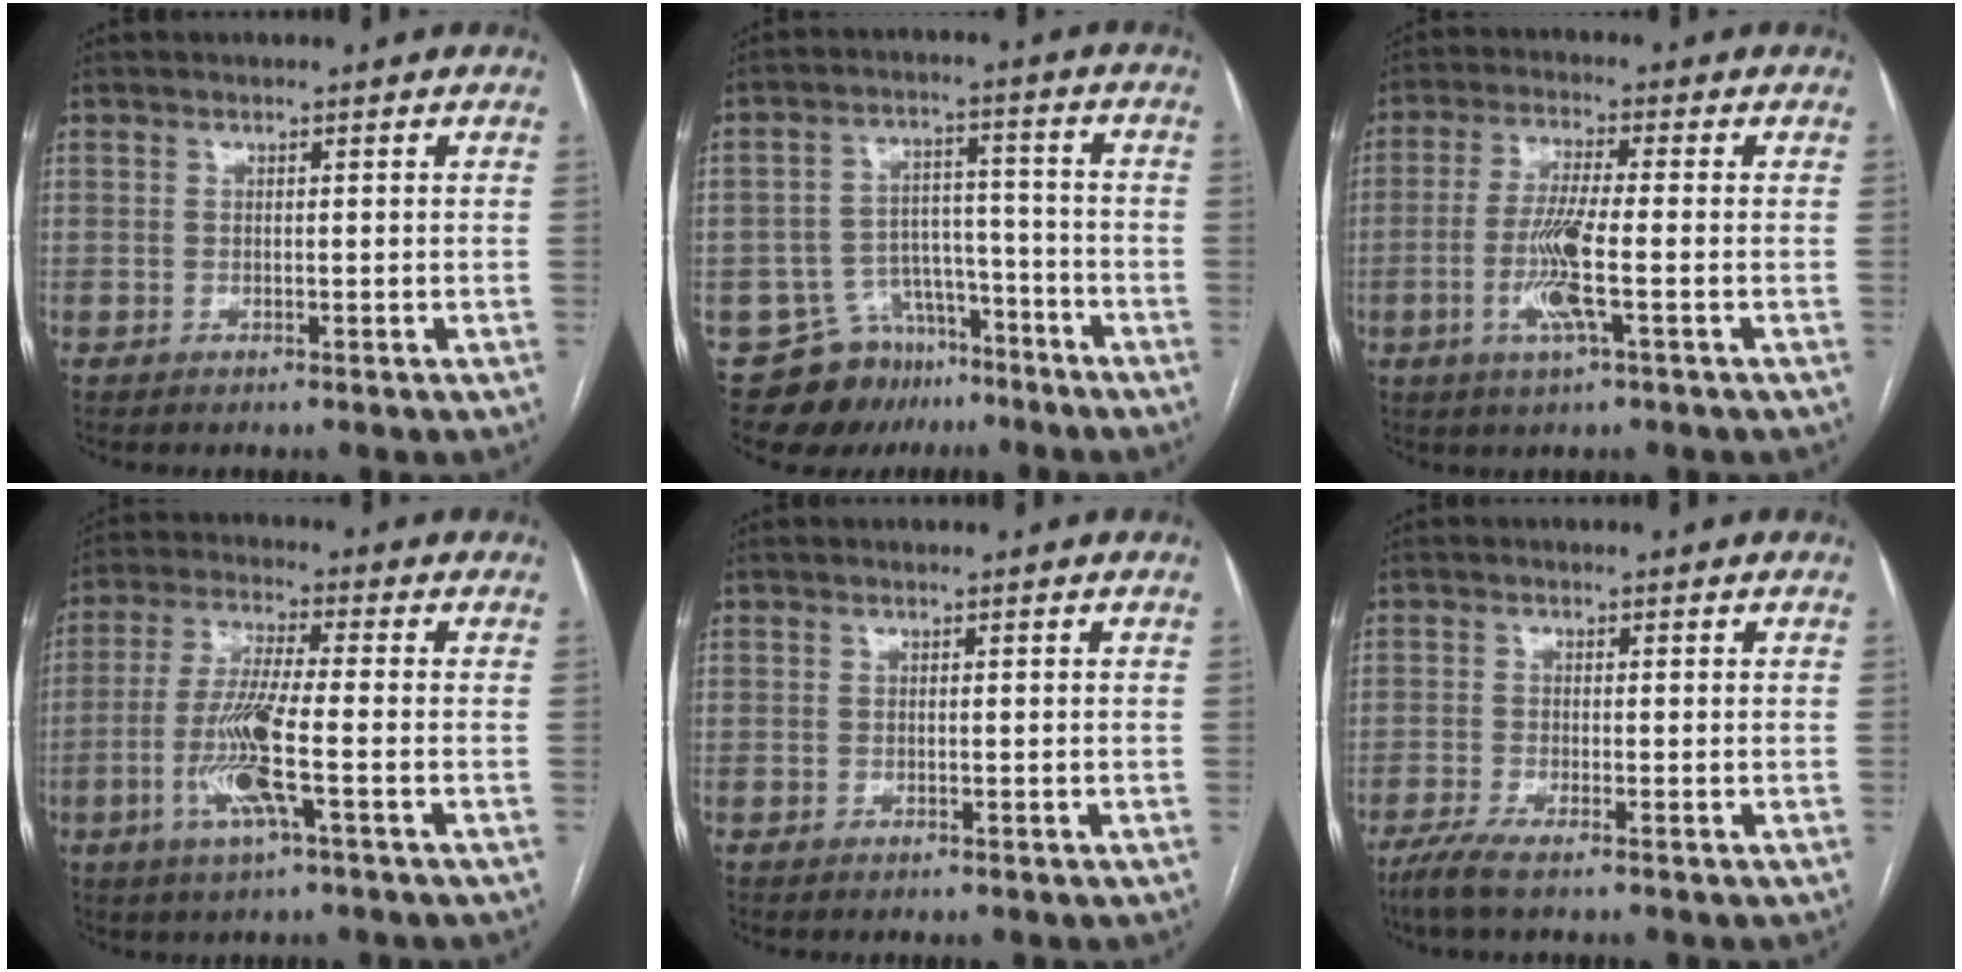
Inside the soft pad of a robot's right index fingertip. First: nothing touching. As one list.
[{"total": 9.8, "force": [-7.4, 6.3, 1.1], "torque": [-0.008, 0.053, -0.112]}, {"total": 7.9, "force": [-2.2, 0.1, 7.6], "torque": [-0.155, -0.009, -0.045]}, {"total": 10.1, "force": [-3.0, 0.2, 9.6], "torque": [-0.198, -0.010, -0.064]}, {"total": 0.0}, {"total": 3.0, "force": [-2.2, -0.1, 2.1], "torque": [-0.045, -0.009, -0.049]}]